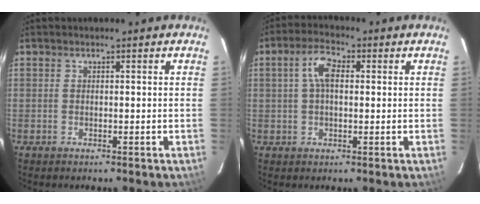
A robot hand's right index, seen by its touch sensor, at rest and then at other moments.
{"total": 5.4, "force": [1.0, 2.8, 4.5], "torque": [-0.087, 0.016, 0.018]}